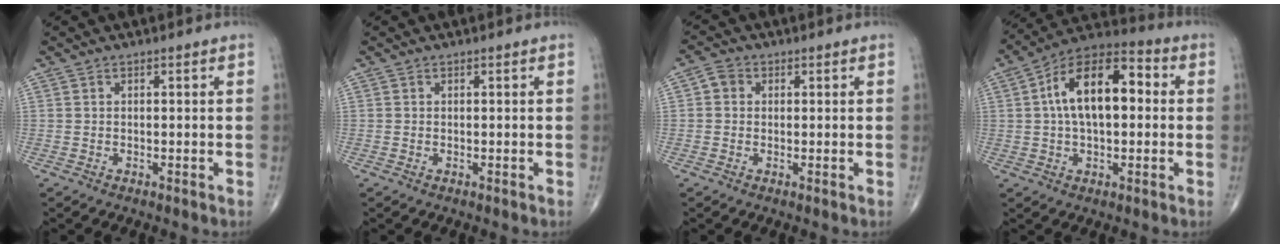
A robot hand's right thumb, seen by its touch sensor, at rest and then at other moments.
{"total": 0.0}
{"total": 2.7, "force": [0.3, 2.4, 1.1], "torque": [-0.009, 0.006, 0.001]}
{"total": 16.0, "force": [2.0, 8.4, 13.5], "torque": [-0.218, 0.035, 0.023]}